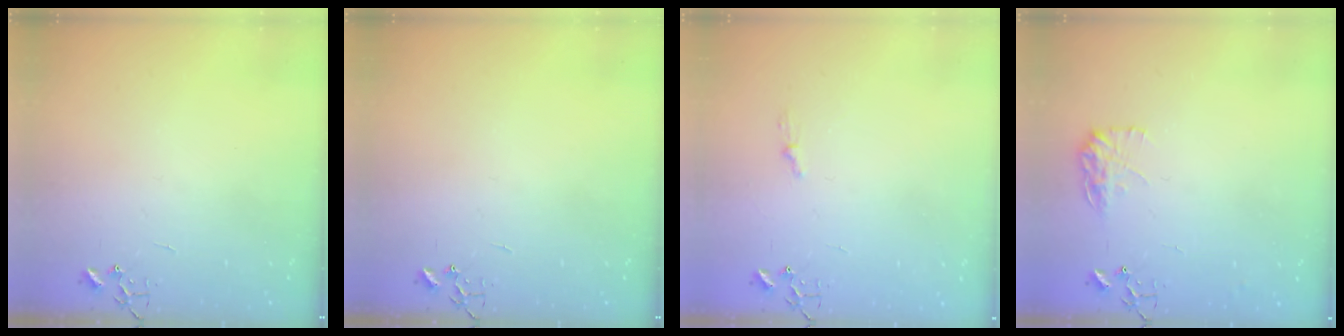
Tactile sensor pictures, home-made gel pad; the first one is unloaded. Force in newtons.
{"total": 0.0}
{"total": 3.8, "press": 3.8, "slide": 0.4}
{"total": 10.1, "press": 10.1, "slide": 0.4}